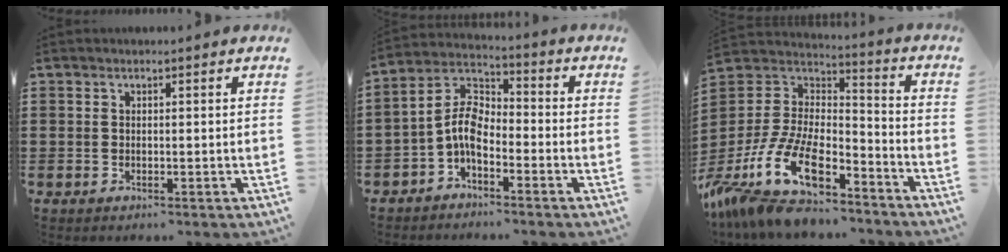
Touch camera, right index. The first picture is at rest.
{"total": 6.7, "force": [-2.3, 3.6, 5.2], "torque": [-0.133, -0.006, -0.056]}
{"total": 14.8, "force": [-9.8, 5.7, 9.5], "torque": [-0.216, 0.010, -0.182]}